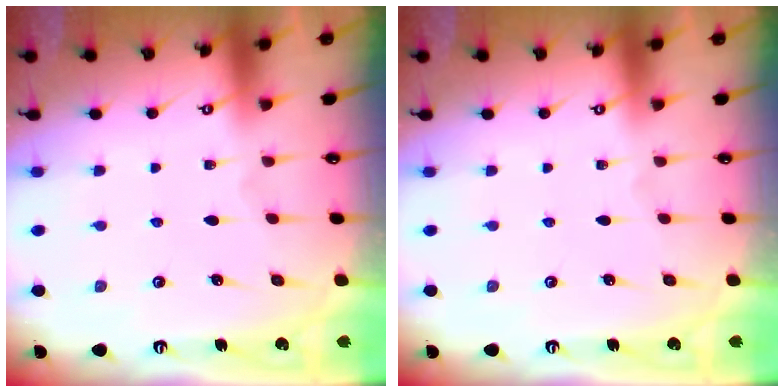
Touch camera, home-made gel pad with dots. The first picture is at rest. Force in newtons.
{"total": 0.0}